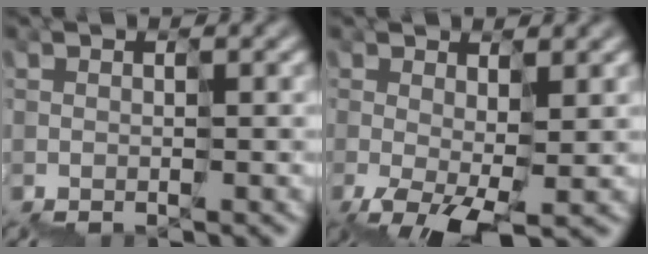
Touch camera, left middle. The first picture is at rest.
{"total": 3.4, "force": [-1.4, 1.3, 2.9], "torque": [-0.081, -0.007, -0.022]}